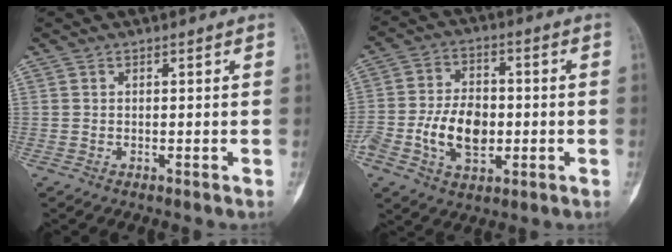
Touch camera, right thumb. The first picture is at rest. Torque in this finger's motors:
{"motor_torque": [1.44, 1.23, 0.94, -0.37, 0.10]}